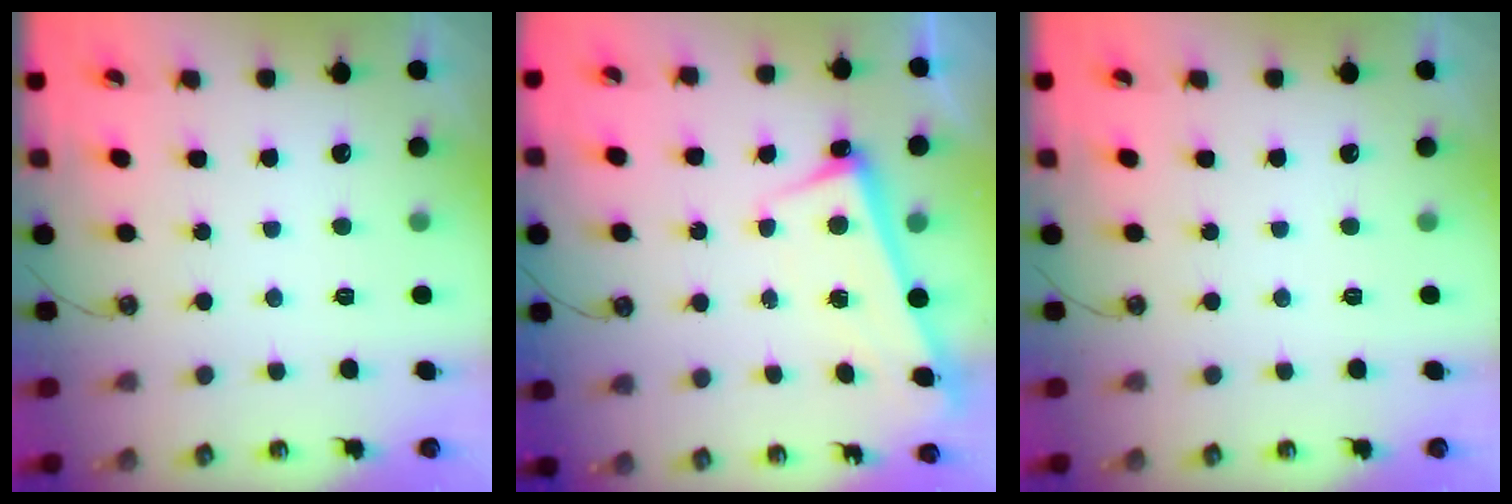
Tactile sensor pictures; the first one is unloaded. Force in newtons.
{"total": 2.5, "press": 2.4, "slide": 0.6}
{"total": 0.0}